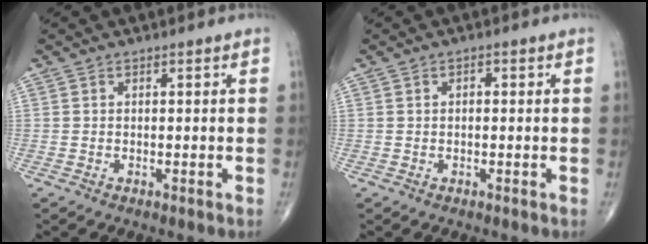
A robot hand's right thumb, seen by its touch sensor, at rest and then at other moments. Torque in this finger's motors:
{"motor_torque": [-0.23, -0.11, 0.00, 0.18, -0.06]}